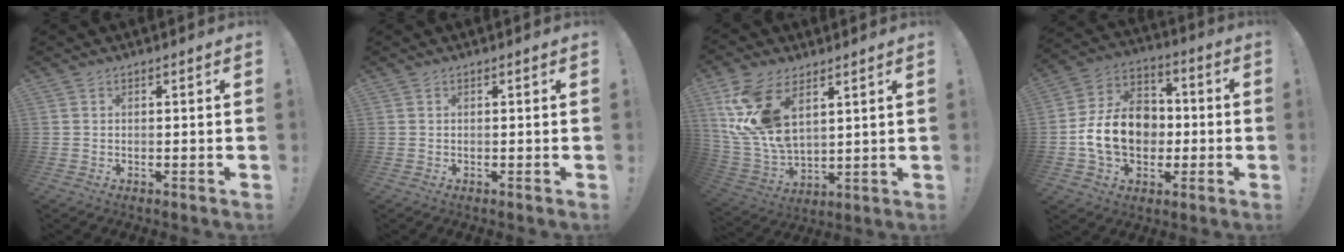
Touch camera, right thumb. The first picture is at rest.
{"total": 0.0}
{"total": 15.9, "force": [7.7, 9.0, 10.5], "torque": [-0.218, -0.038, 0.144]}
{"total": 17.7, "force": [-1.9, 13.8, 10.9], "torque": [-0.191, 0.030, -0.023]}